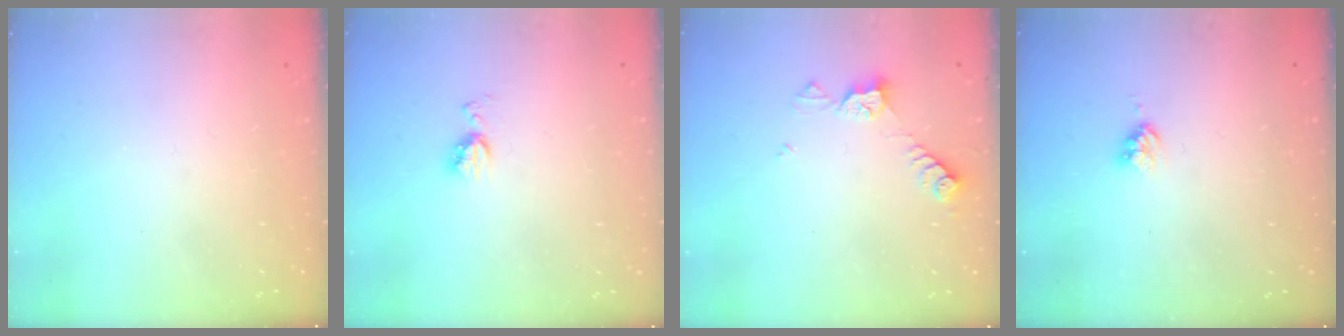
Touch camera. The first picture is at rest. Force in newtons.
{"total": 4.8, "press": 4.7, "slide": 0.5}
{"total": 6.0, "press": 6.0, "slide": 0.6}
{"total": 4.0, "press": 4.0, "slide": 0.1}